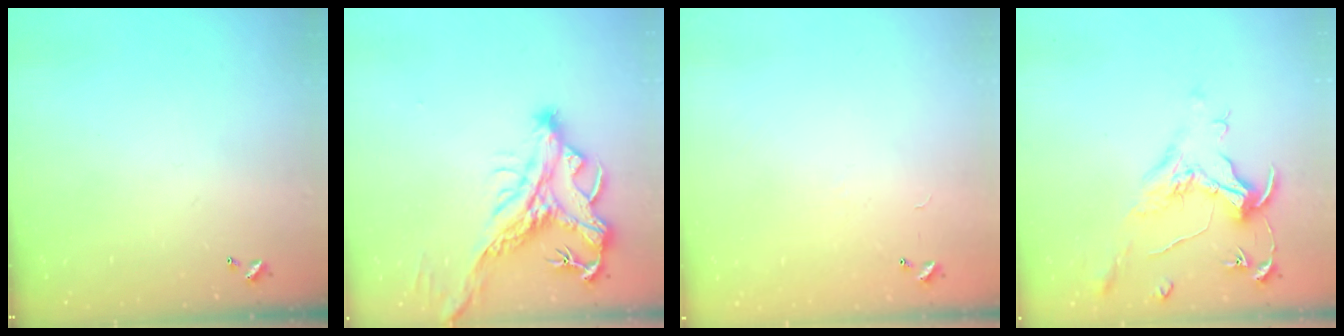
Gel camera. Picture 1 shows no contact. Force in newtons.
{"total": 4.6, "press": 4.4, "slide": 1.4}
{"total": 6.9, "press": 6.9, "slide": 0.9}
{"total": 1.6, "press": 1.4, "slide": 0.7}